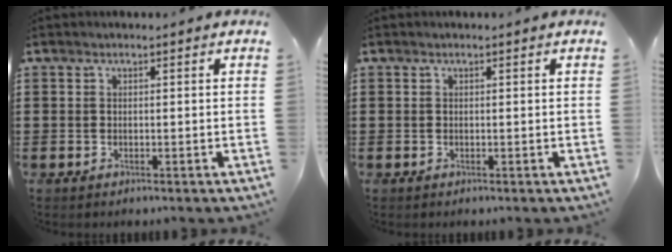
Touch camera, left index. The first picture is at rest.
{"total": 0.0}